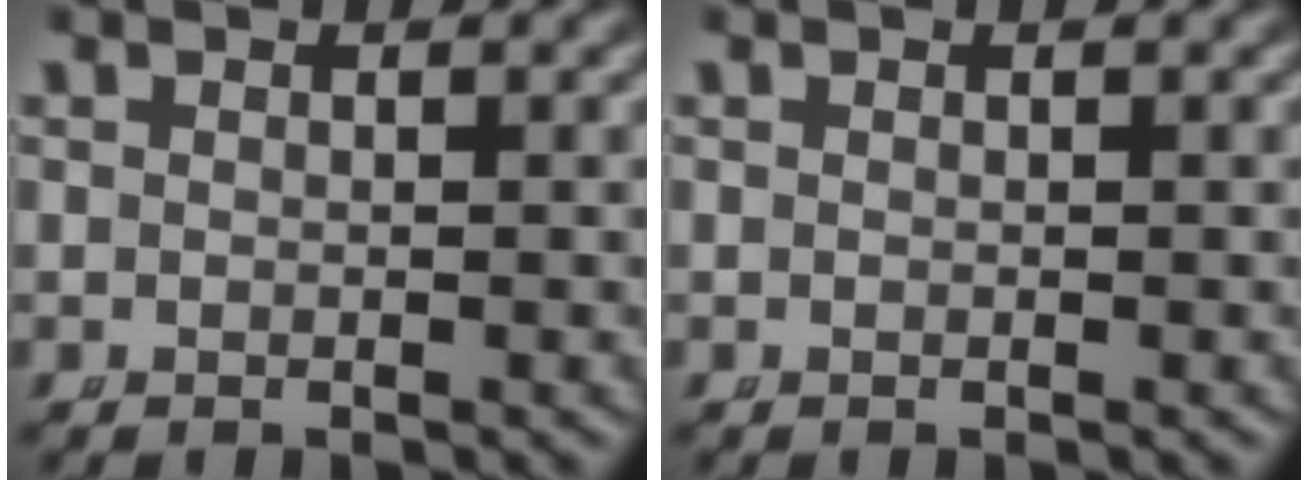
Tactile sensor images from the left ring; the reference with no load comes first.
{"total": 0.0}